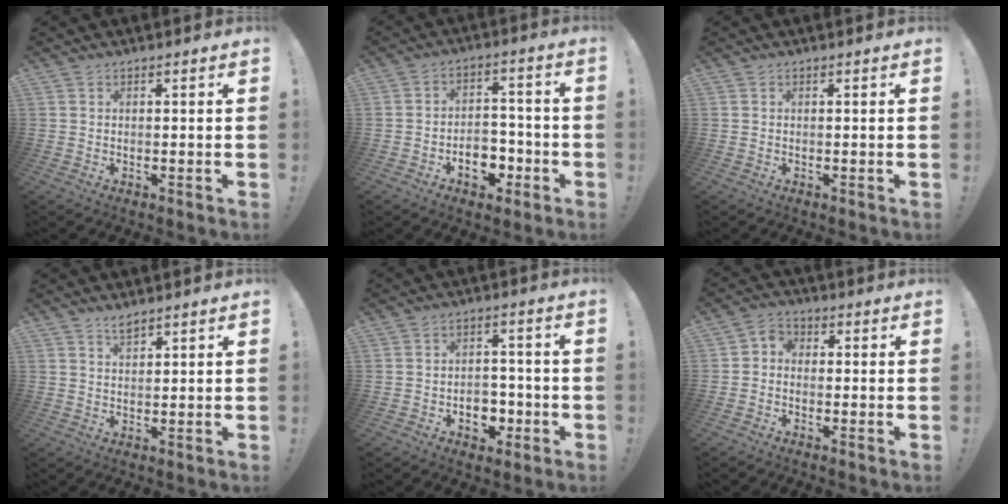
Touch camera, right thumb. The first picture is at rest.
{"total": 9.8, "force": [-4.4, 6.8, 5.6], "torque": [-0.075, 0.038, -0.069]}
{"total": 0.0}
{"total": 2.8, "force": [2.3, 0.8, 1.4], "torque": [-0.019, -0.014, 0.040]}
{"total": 7.7, "force": [-2.7, 5.9, 4.1], "torque": [-0.055, 0.015, -0.044]}
{"total": 3.4, "force": [-1.7, 2.4, 1.6], "torque": [-0.036, 0.011, -0.032]}